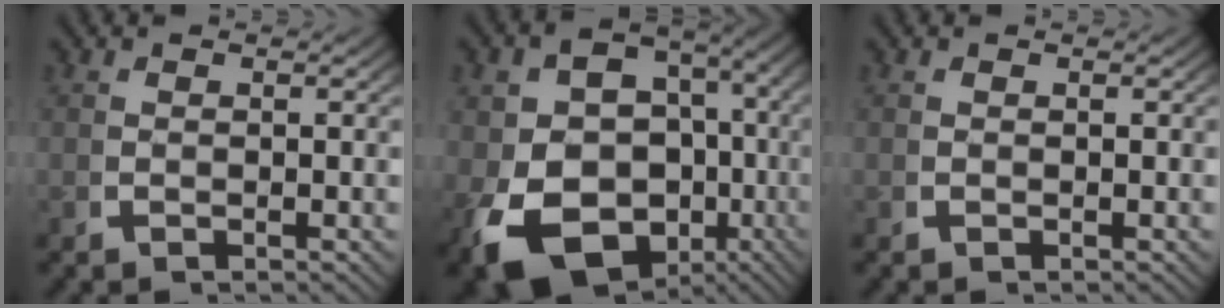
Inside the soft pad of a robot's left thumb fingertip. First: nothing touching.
{"total": 17.2, "force": [-5.1, 12.9, 10.2], "torque": [-0.229, -0.088, -0.047]}
{"total": 0.0}